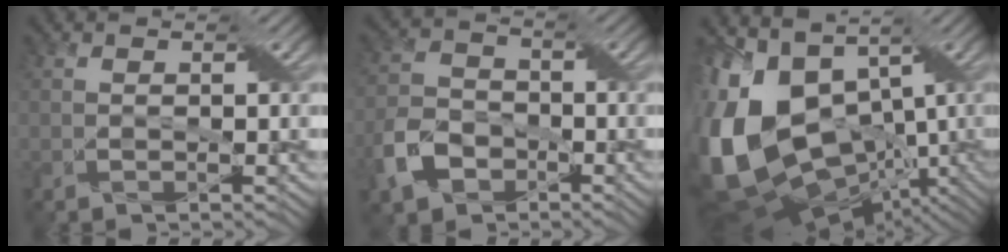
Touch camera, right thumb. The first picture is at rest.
{"total": 6.6, "force": [-3.6, 4.7, 2.9], "torque": [-0.072, -0.006, -0.087]}
{"total": 20.5, "force": [-1.7, 14.5, 14.4], "torque": [-0.329, -0.019, 0.001]}